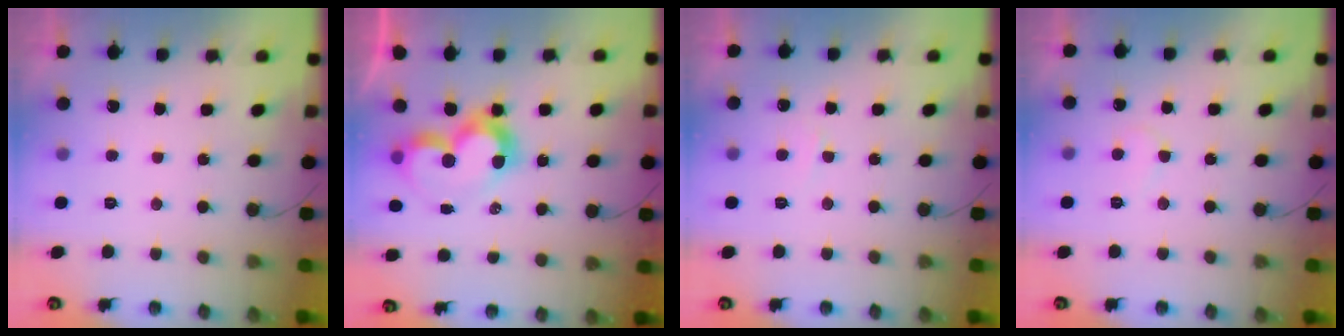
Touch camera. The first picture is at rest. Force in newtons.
{"total": 10.6, "press": 10.5, "slide": 1.4}
{"total": 3.0, "press": 3.0, "slide": 0.3}
{"total": 5.5, "press": 5.5, "slide": 0.3}